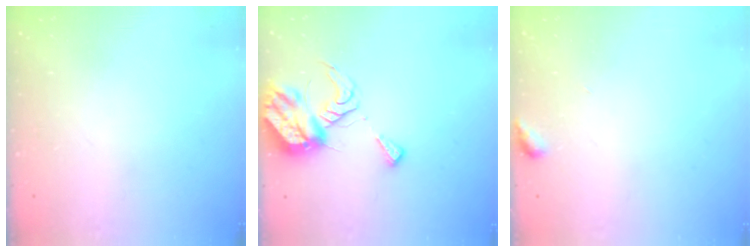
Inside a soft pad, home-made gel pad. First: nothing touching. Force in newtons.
{"total": 10.1, "press": 10.0, "slide": 1.2}
{"total": 2.6, "press": 2.6, "slide": 0.3}